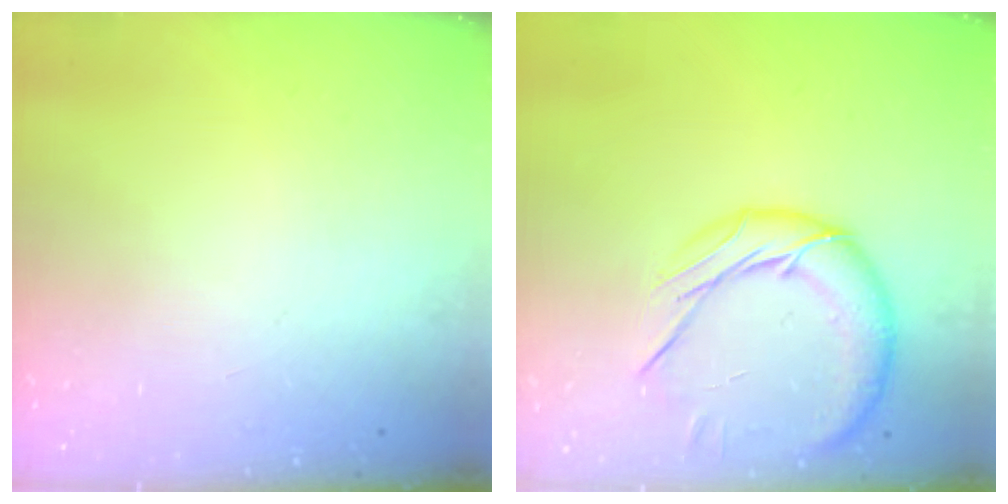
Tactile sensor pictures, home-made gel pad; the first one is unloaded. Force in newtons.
{"total": 14.2, "press": 14.2, "slide": 0.8}